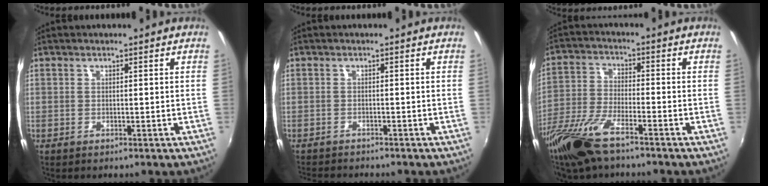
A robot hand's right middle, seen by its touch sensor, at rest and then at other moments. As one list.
[{"total": 3.9, "force": [-3.7, 0.5, 0.9], "torque": [-0.031, -0.018, -0.064]}, {"total": 12.6, "force": [-8.9, 3.2, 8.3], "torque": [-0.185, -0.035, -0.179]}]